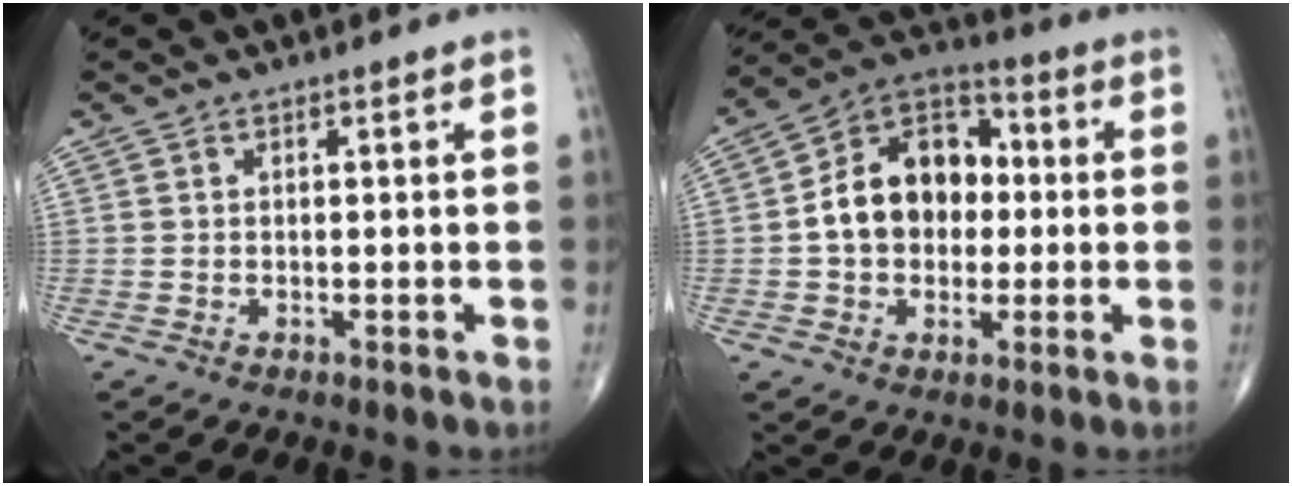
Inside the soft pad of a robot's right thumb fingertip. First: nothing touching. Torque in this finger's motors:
{"motor_torque": [1.98, 1.99, 1.33, 0.07, 0.10]}